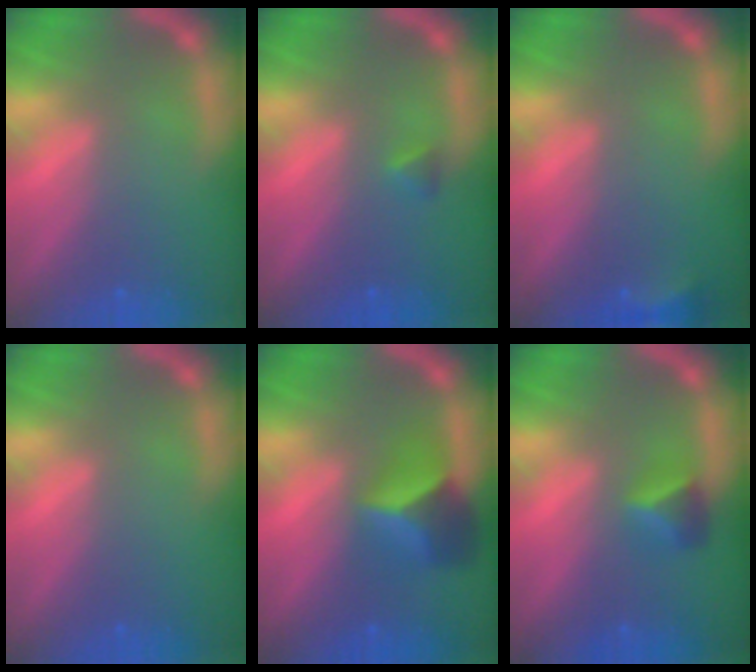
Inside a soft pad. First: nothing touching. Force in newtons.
{"total": 0.9}
{"total": 2.4}
{"total": 0.0}
{"total": 4.9}
{"total": 2.4}